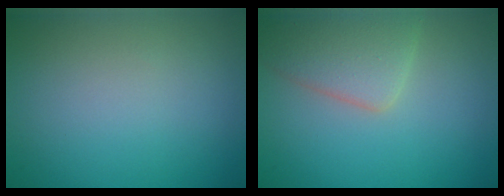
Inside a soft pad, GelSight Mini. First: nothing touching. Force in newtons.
{"total": 4.0, "press": 4.0, "slide": 0.3}